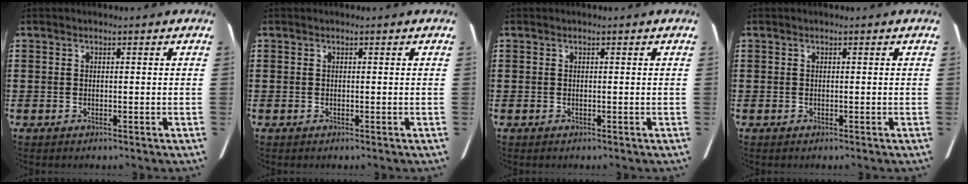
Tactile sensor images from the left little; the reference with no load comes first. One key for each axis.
{"total": 0.0}
{"total": 0.0}
{"total": 0.0}